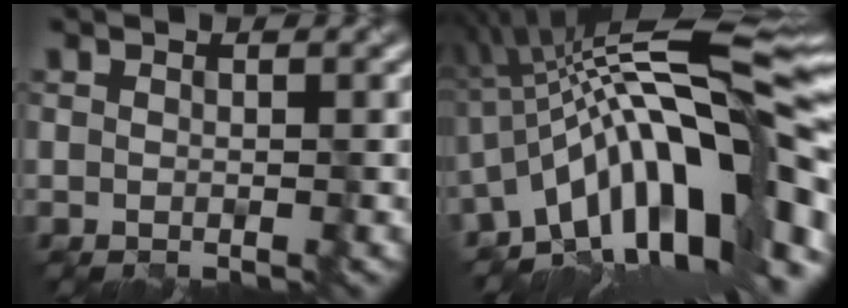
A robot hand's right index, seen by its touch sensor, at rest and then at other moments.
{"total": 15.0, "force": [-3.8, 3.6, 14.1], "torque": [-0.190, 0.037, -0.074]}